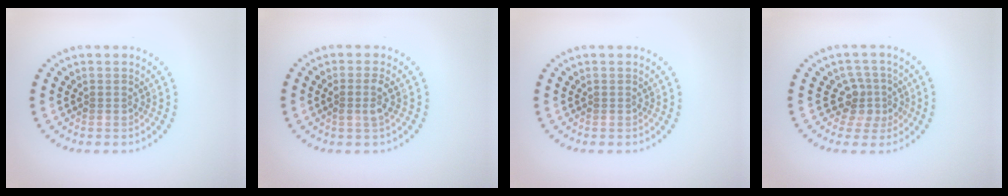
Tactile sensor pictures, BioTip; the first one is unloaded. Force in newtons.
{"total": 1.3, "press": 1.1, "slide": 0.6}
{"total": 0.0}
{"total": 2.8, "press": 2.0, "slide": 2.0}